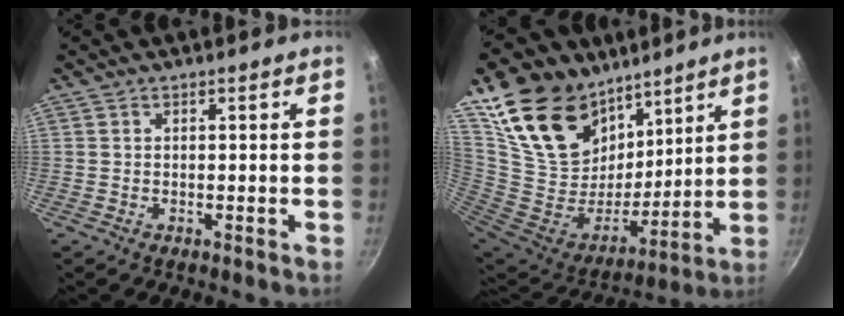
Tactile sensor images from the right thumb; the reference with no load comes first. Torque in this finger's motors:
{"motor_torque": [-2.00, 3.02, 0.98, 1.79, 0.15]}